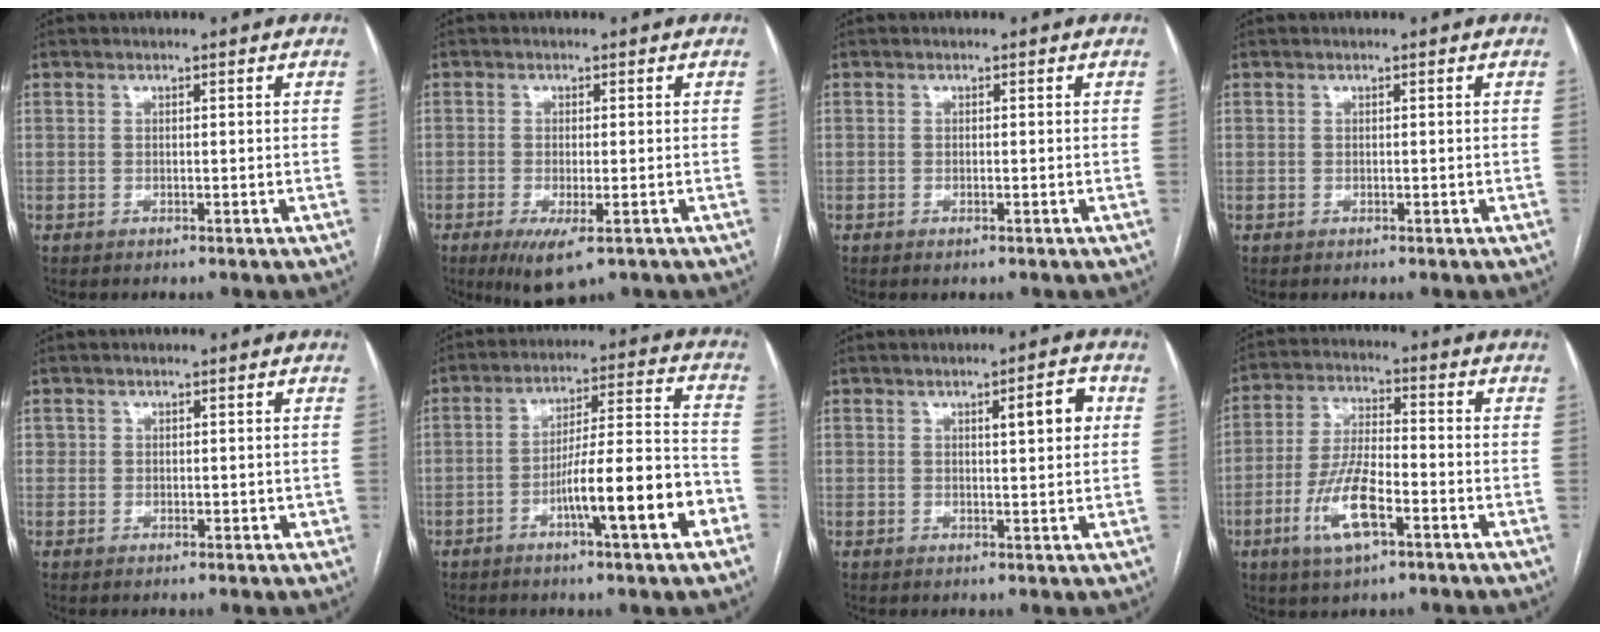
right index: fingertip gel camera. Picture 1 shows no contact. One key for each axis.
{"total": 5.7, "fx": -3.0, "fy": 1.5, "fz": 4.7, "tx": -0.077, "ty": -0.015, "tz": -0.043}
{"total": 0.7, "fx": -0.4, "fy": 0.0, "fz": 0.5, "tx": -0.009, "ty": -0.001, "tz": -0.005}
{"total": 0.0}
{"total": 1.3, "fx": 0.4, "fy": 1.2, "fz": 0.3, "tx": 0.002, "ty": 0.005, "tz": 0.010}
{"total": 13.2, "fx": -5.4, "fy": 0.8, "fz": 12.0, "tx": -0.188, "ty": 0.011, "tz": -0.079}
{"total": 4.8, "fx": 1.3, "fy": 0.8, "fz": 4.5, "tx": -0.064, "ty": 0.005, "tz": 0.019}
{"total": 10.4, "fx": -4.4, "fy": 2.9, "fz": 8.9, "tx": -0.188, "ty": -0.004, "tz": -0.081}